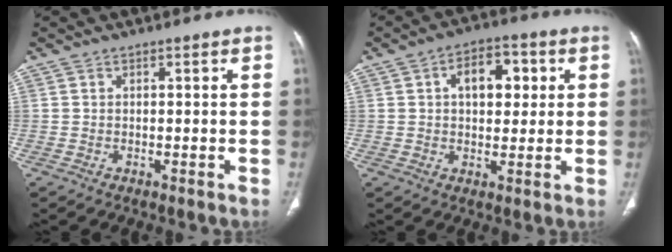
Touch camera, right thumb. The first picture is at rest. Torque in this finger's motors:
{"motor_torque": [0.05, 0.50, 0.79, -0.66, -0.03]}